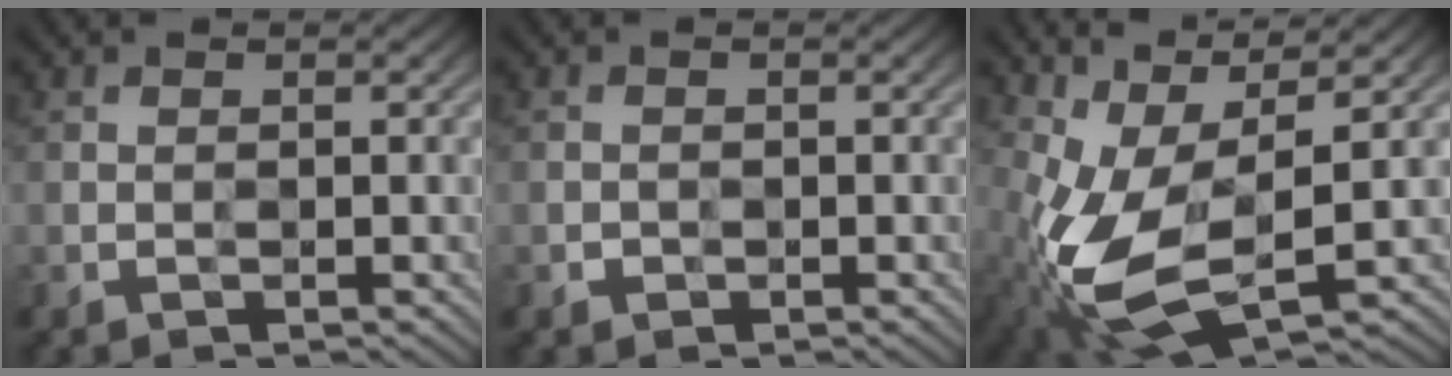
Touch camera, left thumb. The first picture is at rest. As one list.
[{"total": 0.8, "force": [-0.6, 0.4, -0.1], "torque": [0.002, -0.003, -0.012]}, {"total": 10.4, "force": [-0.1, 4.7, 9.3], "torque": [-0.214, -0.007, -0.002]}]